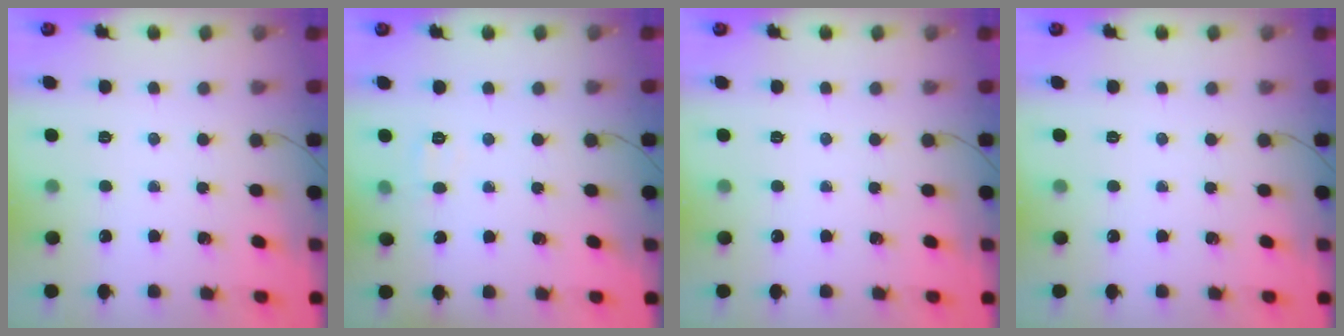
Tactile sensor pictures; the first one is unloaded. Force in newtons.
{"total": 5.5, "press": 5.4, "slide": 1.2}
{"total": 0.0}
{"total": 0.0}